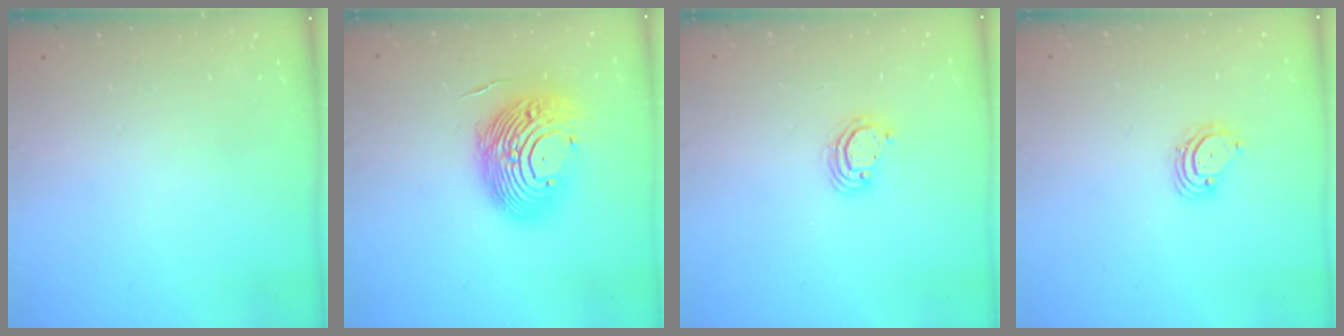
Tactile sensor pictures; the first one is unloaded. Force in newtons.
{"total": 15.5, "press": 14.6, "slide": 5.1}
{"total": 4.1, "press": 4.1, "slide": 0.3}
{"total": 3.4, "press": 3.4, "slide": 0.3}